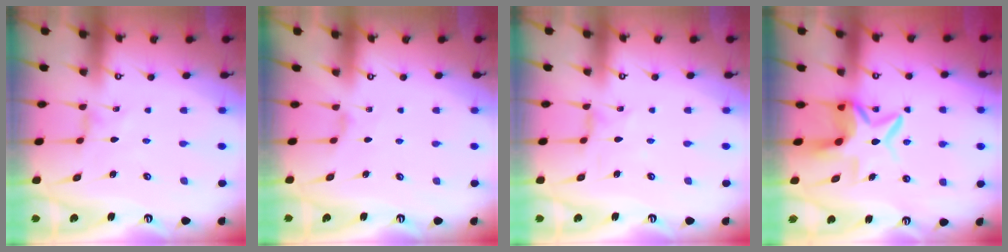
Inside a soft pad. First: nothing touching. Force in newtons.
{"total": 2.1, "press": 2.1, "slide": 0.4}
{"total": 2.2, "press": 2.2, "slide": 0.3}
{"total": 10.3, "press": 10.2, "slide": 1.6}